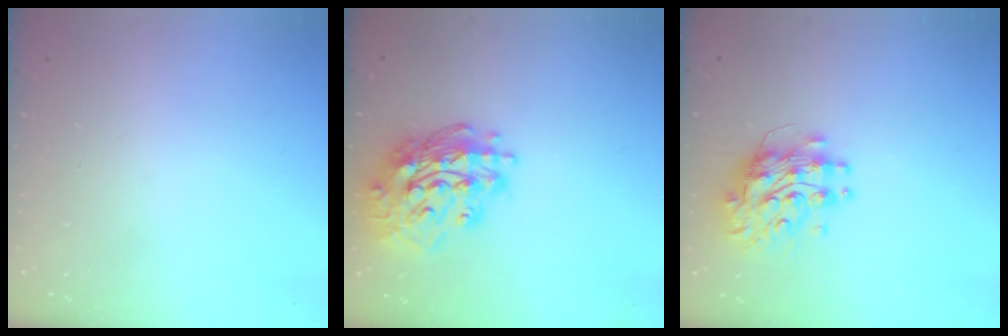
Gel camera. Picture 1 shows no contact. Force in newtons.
{"total": 18.0, "press": 17.9, "slide": 1.8}
{"total": 9.9, "press": 9.9, "slide": 0.9}